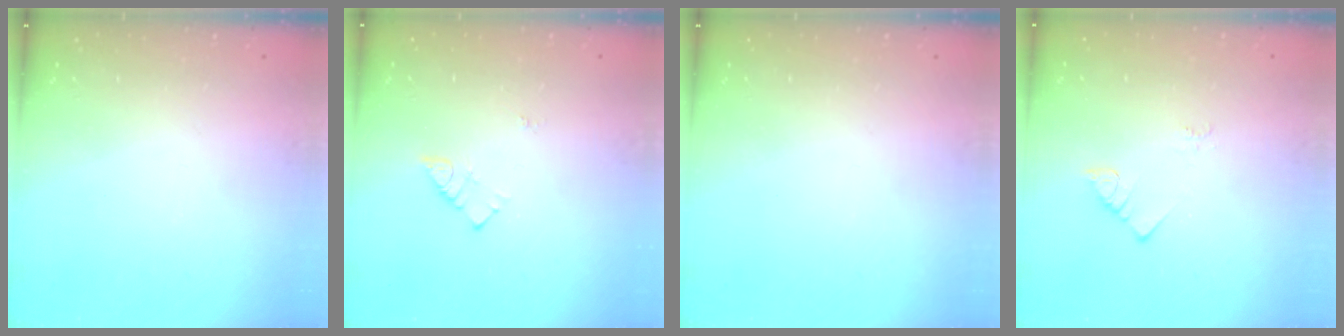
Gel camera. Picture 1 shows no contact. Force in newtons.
{"total": 3.9, "press": 3.8, "slide": 0.5}
{"total": 0.0}
{"total": 2.3, "press": 2.3, "slide": 0.4}